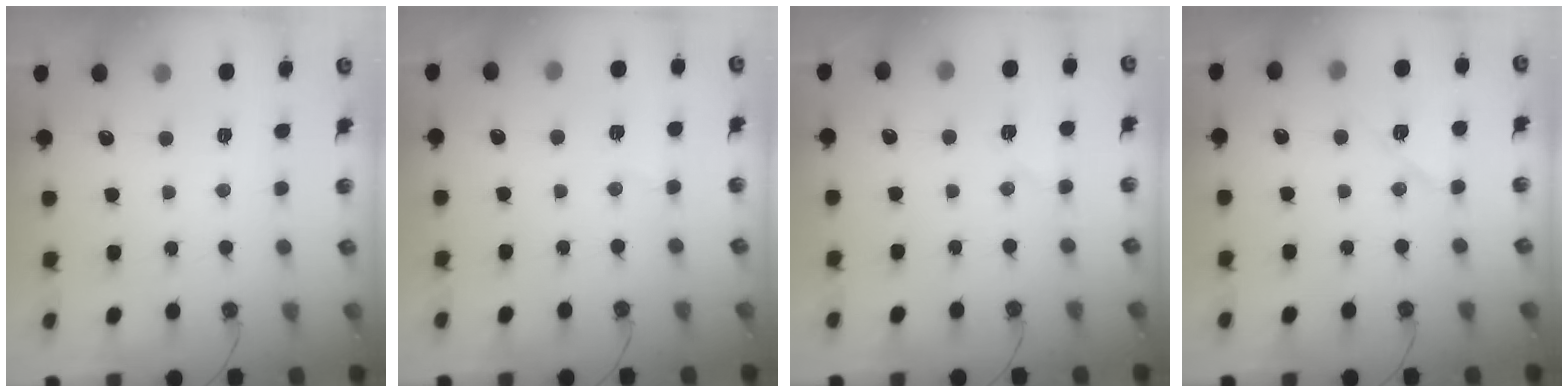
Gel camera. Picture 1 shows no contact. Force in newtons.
{"total": 5.8, "press": 5.2, "slide": 2.5}
{"total": 5.6, "press": 5.6, "slide": 0.7}
{"total": 8.7, "press": 8.6, "slide": 1.0}